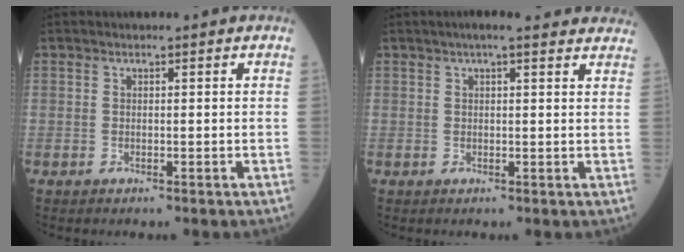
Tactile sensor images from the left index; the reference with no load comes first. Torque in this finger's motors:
{"motor_torque": [0.00, 0.00, 0.00, 0.01]}